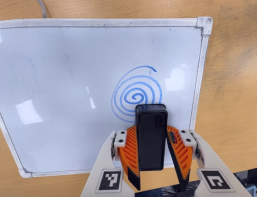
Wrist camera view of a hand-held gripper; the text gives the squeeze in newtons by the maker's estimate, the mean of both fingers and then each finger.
{"total": 4.9, "left": 4.4, "right": 5.5}